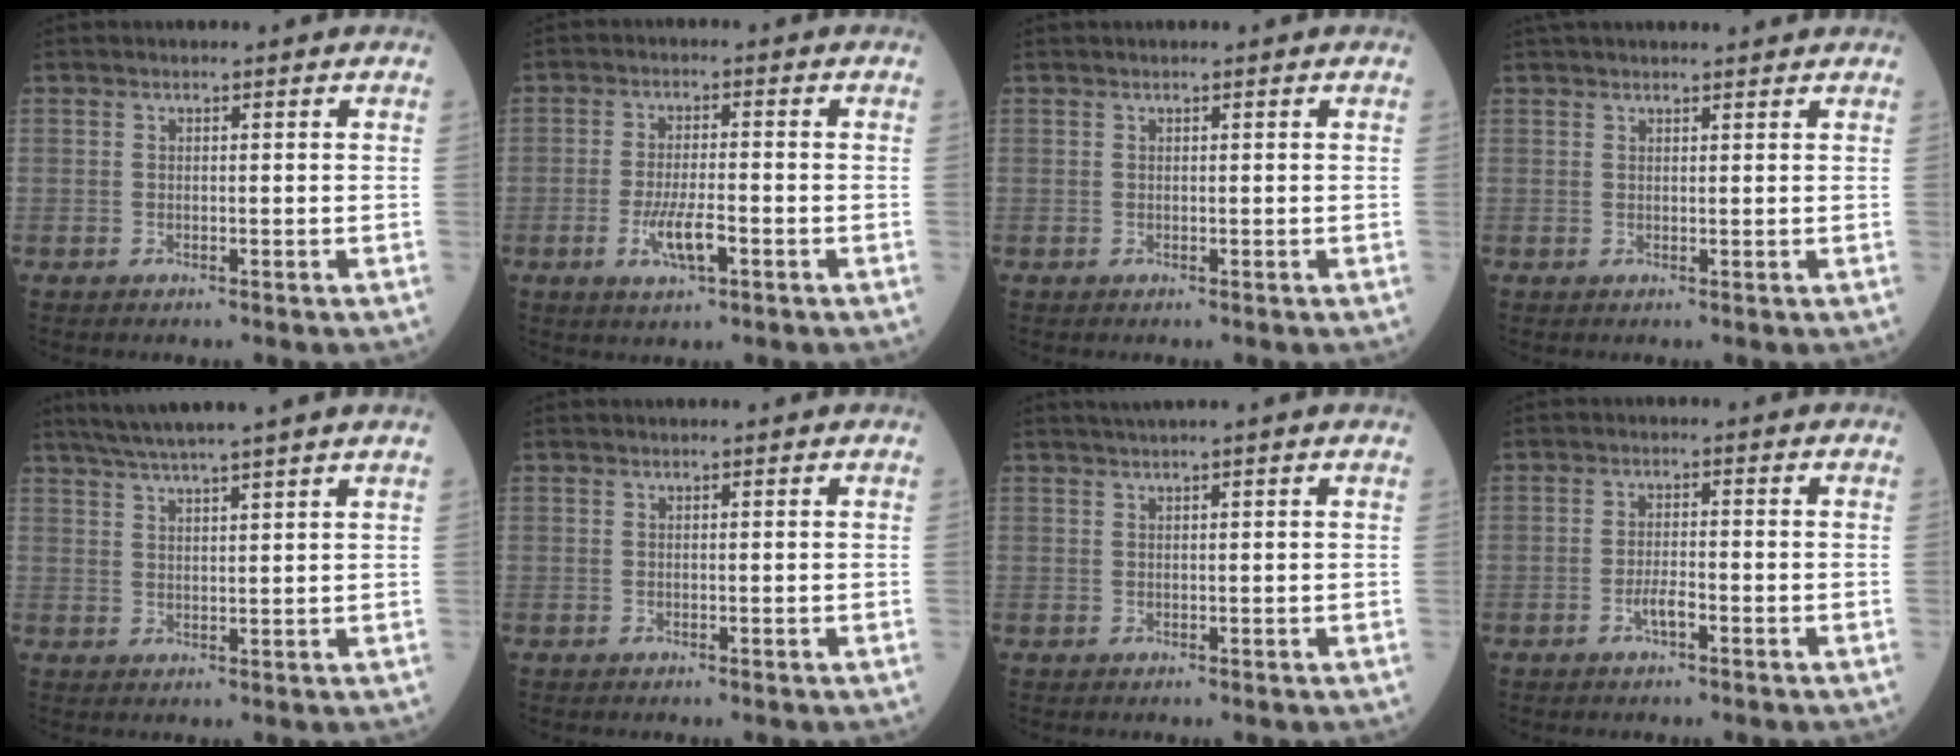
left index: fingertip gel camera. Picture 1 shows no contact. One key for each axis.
{"total": 5.3, "fx": -2.1, "fy": 1.0, "fz": 4.8, "tx": -0.098, "ty": -0.006, "tz": -0.038}
{"total": 0.0}
{"total": 7.1, "fx": 6.6, "fy": 0.7, "fz": 2.6, "tx": -0.034, "ty": 0.034, "tz": 0.086}
{"total": 8.8, "fx": 7.4, "fy": -1.4, "fz": 4.6, "tx": -0.076, "ty": 0.018, "tz": 0.110}
{"total": 0.6, "fx": 0.6, "fy": 0.0, "fz": 0.2, "tx": -0.005, "ty": 0.008, "tz": 0.010}
{"total": 2.2, "fx": 1.7, "fy": -0.8, "fz": 1.1, "tx": -0.017, "ty": 0.008, "tz": 0.035}
{"total": 2.5, "fx": -1.3, "fy": 0.4, "fz": 2.0, "tx": -0.039, "ty": 0.001, "tz": -0.026}